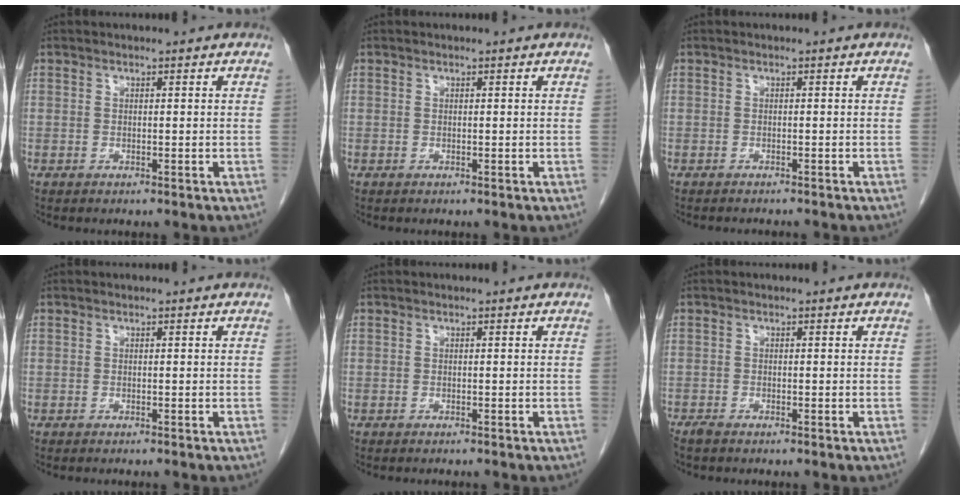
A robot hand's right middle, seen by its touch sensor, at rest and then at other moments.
{"total": 0.0}
{"total": 2.9, "force": [-2.8, 0.3, 0.8], "torque": [-0.006, -0.003, -0.033]}
{"total": 1.5, "force": [-1.4, 0.2, 0.6], "torque": [-0.007, 0.000, -0.014]}
{"total": 1.3, "force": [-1.3, 0.2, 0.4], "torque": [-0.005, -0.001, -0.014]}
{"total": 1.1, "force": [-1.0, 0.1, 0.4], "torque": [-0.017, -0.004, -0.020]}